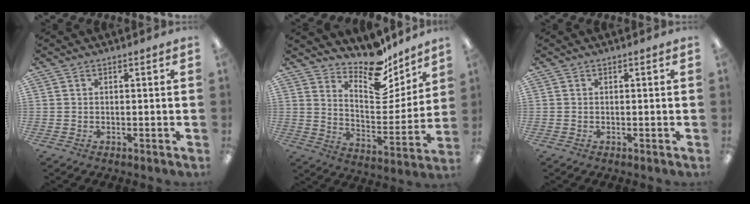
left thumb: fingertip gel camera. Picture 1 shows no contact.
{"total": 15.4, "force": [12.8, 6.2, 5.8], "torque": [-0.087, -0.109, 0.224]}
{"total": 0.0}